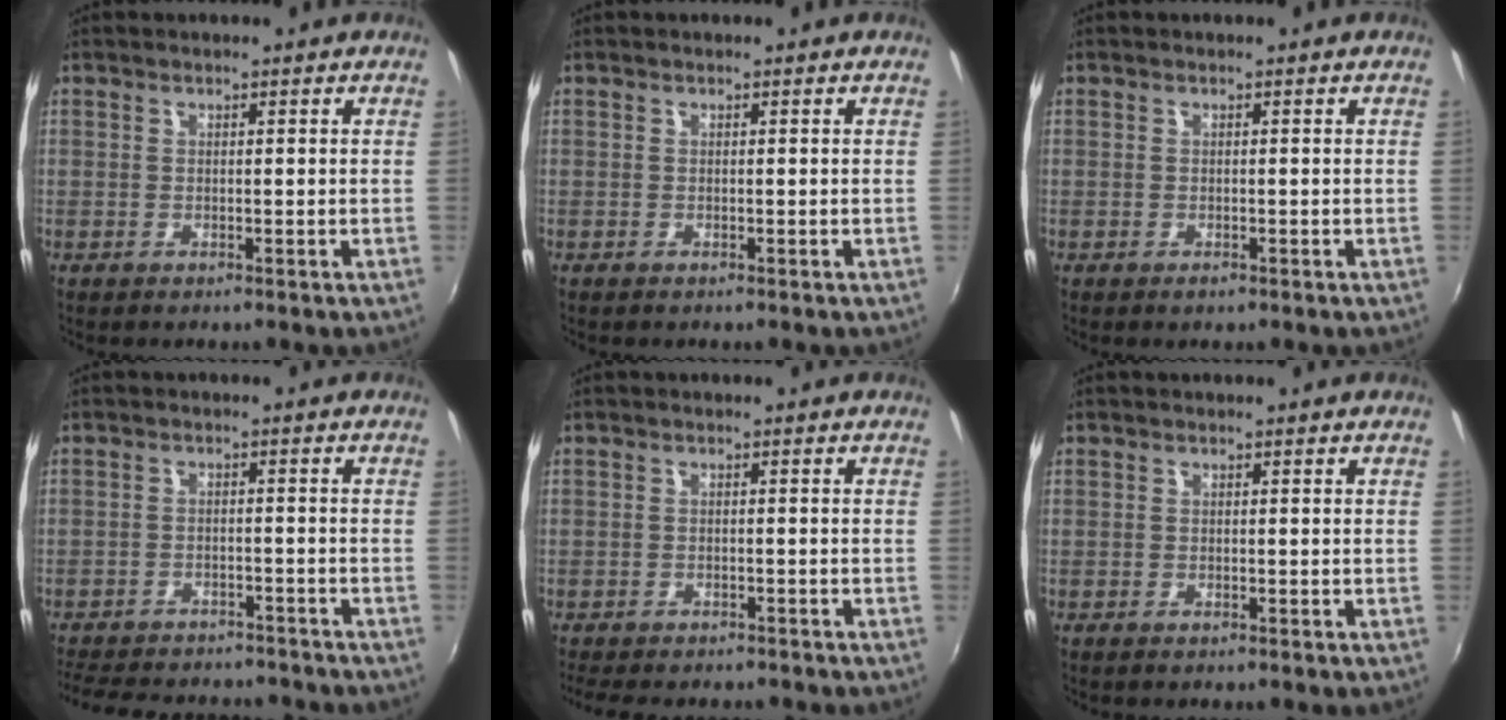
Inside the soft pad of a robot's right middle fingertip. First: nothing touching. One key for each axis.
{"total": 0.0}
{"total": 0.6, "fx": -0.4, "fy": 0.2, "fz": 0.4, "tx": -0.006, "ty": -0.001, "tz": -0.006}
{"total": 16.3, "fx": -14.0, "fy": 5.5, "fz": 6.2, "tx": -0.142, "ty": 0.000, "tz": -0.194}
{"total": 7.3, "fx": -6.3, "fy": 2.0, "fz": 3.0, "tx": -0.074, "ty": -0.017, "tz": -0.095}
{"total": 0.7, "fx": -0.6, "fy": 0.2, "fz": 0.2, "tx": -0.006, "ty": -0.004, "tz": -0.012}